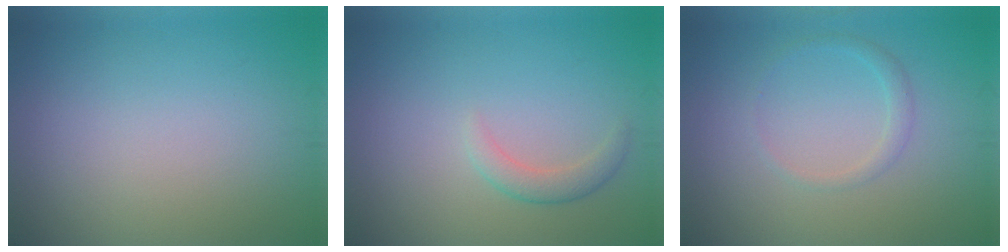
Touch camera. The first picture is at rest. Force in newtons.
{"total": 1.8, "press": 1.8, "slide": 0.1}
{"total": 1.3, "press": 1.3, "slide": 0.0}